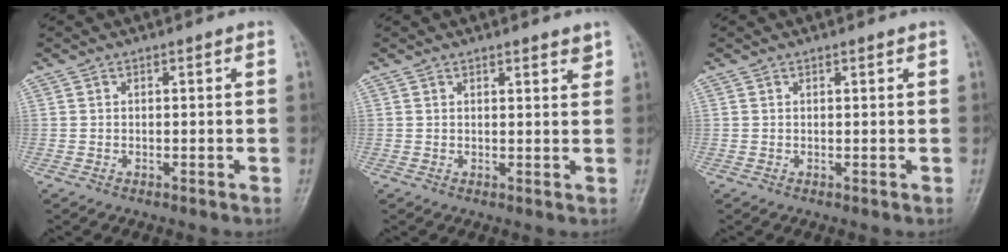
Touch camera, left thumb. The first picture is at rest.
{"total": 2.2, "force": [1.8, 0.5, 1.2], "torque": [-0.009, -0.011, 0.023]}
{"total": 0.5, "force": [0.5, 0.1, 0.3], "torque": [-0.006, -0.002, 0.007]}